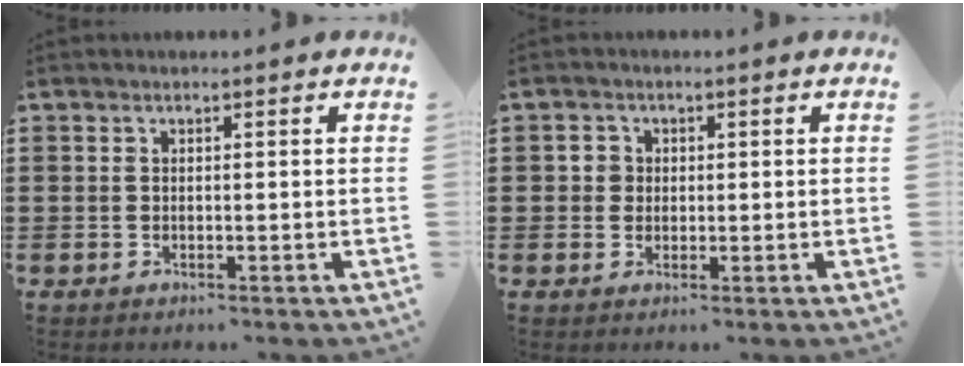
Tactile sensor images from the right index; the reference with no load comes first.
{"total": 1.4, "force": [0.2, 1.3, 0.5], "torque": [-0.012, 0.006, 0.004]}